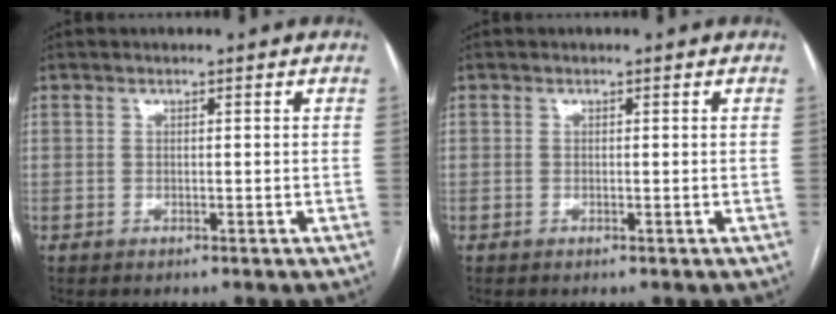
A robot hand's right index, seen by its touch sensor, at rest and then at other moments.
{"total": 0.0}